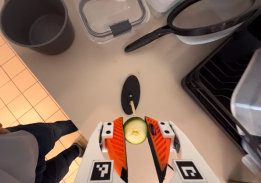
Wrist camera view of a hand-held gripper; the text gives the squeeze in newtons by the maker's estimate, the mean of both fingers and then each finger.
{"total": 7.8, "left": 7.5, "right": 8.1}